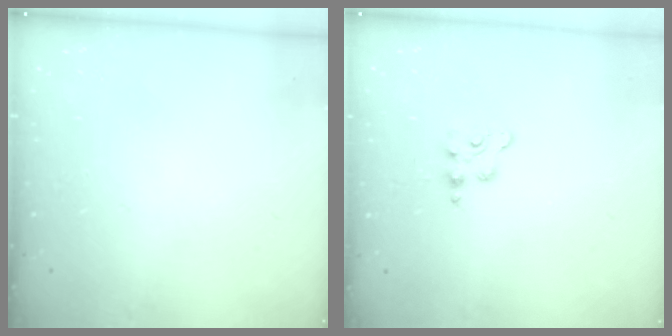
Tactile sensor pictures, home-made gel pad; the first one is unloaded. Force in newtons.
{"total": 2.7, "press": 2.7, "slide": 0.5}